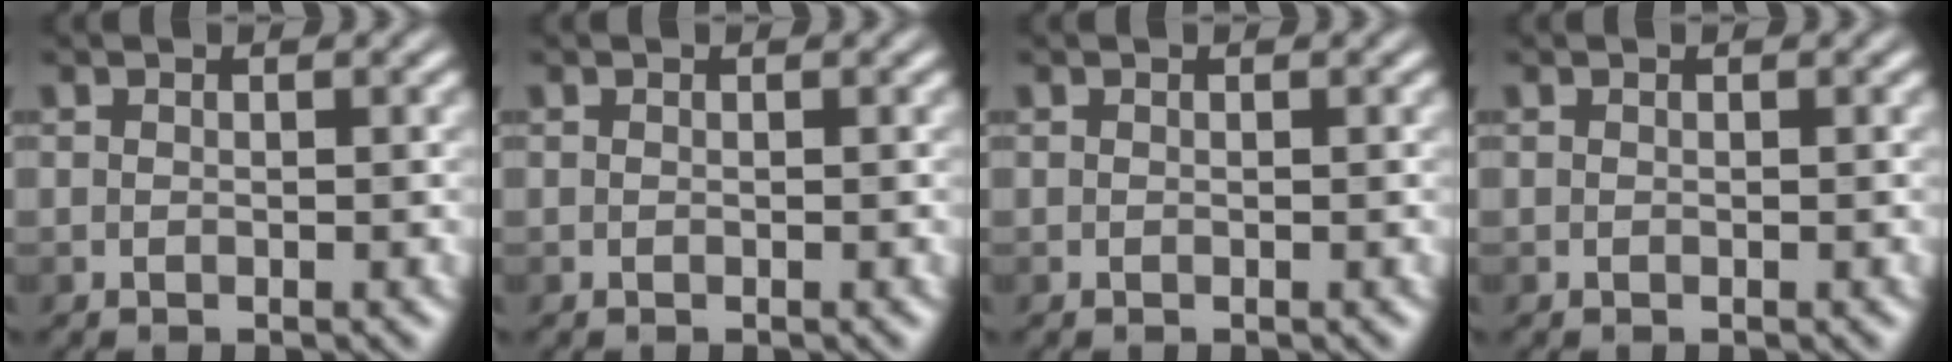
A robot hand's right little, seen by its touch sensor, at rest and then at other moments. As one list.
[{"total": 0.0}, {"total": 0.0}, {"total": 0.0}]